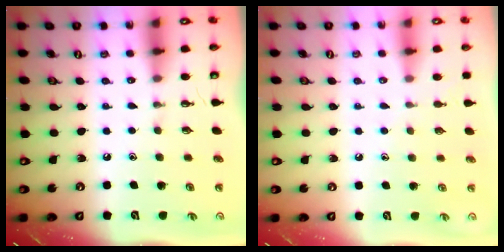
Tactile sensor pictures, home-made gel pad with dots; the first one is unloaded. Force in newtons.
{"total": 3.6, "press": 3.6, "slide": 0.4}